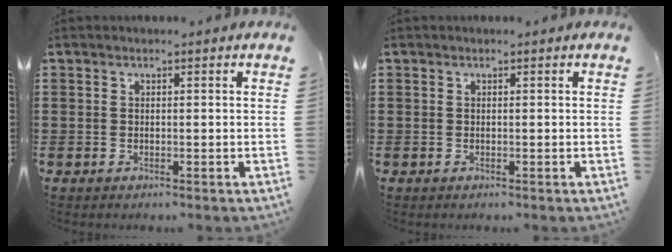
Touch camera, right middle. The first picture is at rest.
{"total": 0.0}